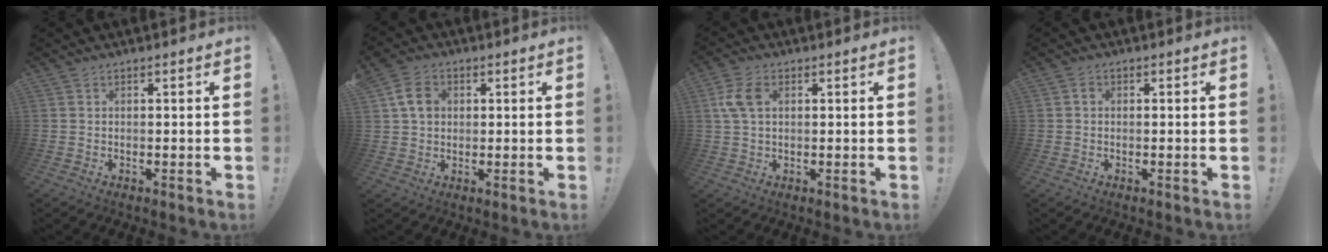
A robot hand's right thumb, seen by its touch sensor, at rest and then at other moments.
{"total": 7.5, "force": [2.0, 5.9, 4.2], "torque": [-0.058, 0.006, 0.039]}
{"total": 7.4, "force": [1.7, 4.5, 5.6], "torque": [-0.116, 0.002, 0.031]}
{"total": 0.9, "force": [-0.3, 0.6, 0.6], "torque": [-0.010, 0.004, -0.005]}